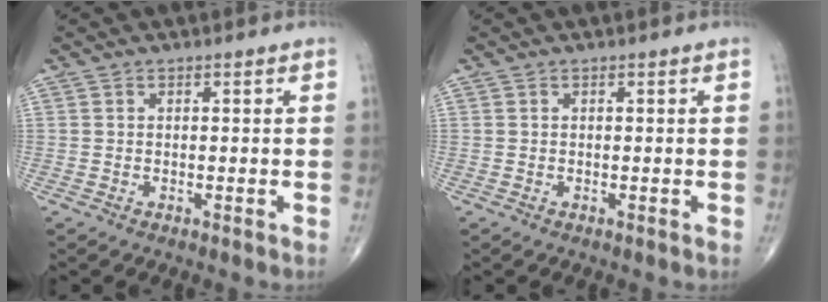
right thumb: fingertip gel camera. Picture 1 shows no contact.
{"total": 0.0}